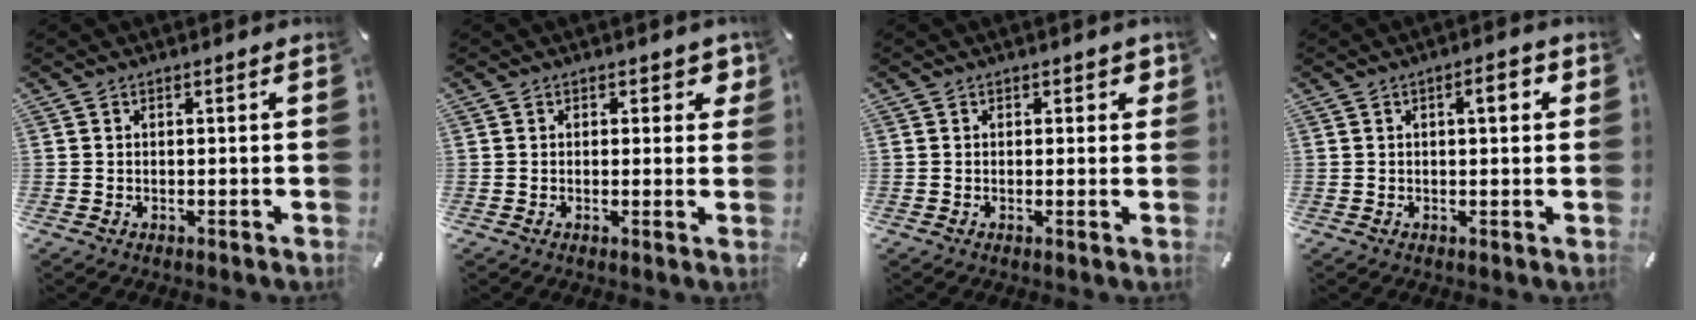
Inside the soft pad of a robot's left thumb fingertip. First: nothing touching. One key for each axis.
{"total": 2.8, "fx": 1.2, "fy": 1.7, "fz": 1.8, "tx": -0.008, "ty": -0.006, "tz": 0.013}
{"total": 1.5, "fx": 0.3, "fy": 0.9, "fz": 1.1, "tx": -0.005, "ty": -0.002, "tz": 0.001}
{"total": 4.4, "fx": 1.3, "fy": 1.4, "fz": 4.0, "tx": -0.056, "ty": -0.001, "tz": 0.013}